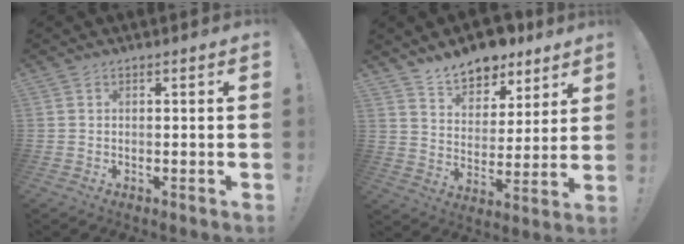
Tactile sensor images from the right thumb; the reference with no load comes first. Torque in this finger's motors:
{"motor_torque": [0.13, 0.26, 0.18, 0.17, 0.03]}